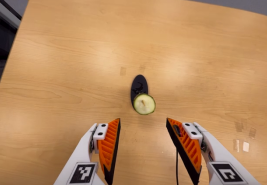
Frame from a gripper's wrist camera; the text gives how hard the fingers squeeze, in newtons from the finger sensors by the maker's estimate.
{"total": 0.0}